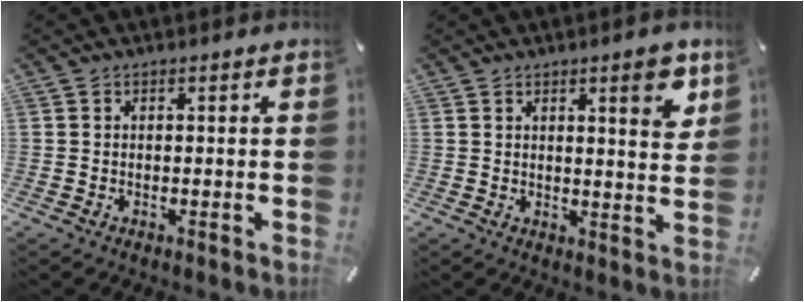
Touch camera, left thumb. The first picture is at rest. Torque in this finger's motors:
{"motor_torque": [1.33, 0.39, 0.43, -0.57, 0.03]}